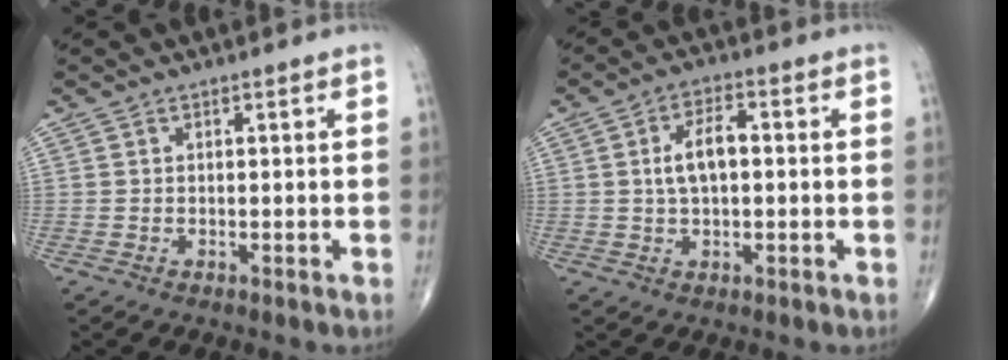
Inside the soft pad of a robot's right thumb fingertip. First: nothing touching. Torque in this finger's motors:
{"motor_torque": [1.03, 1.00, 0.74, -0.03, 0.10]}